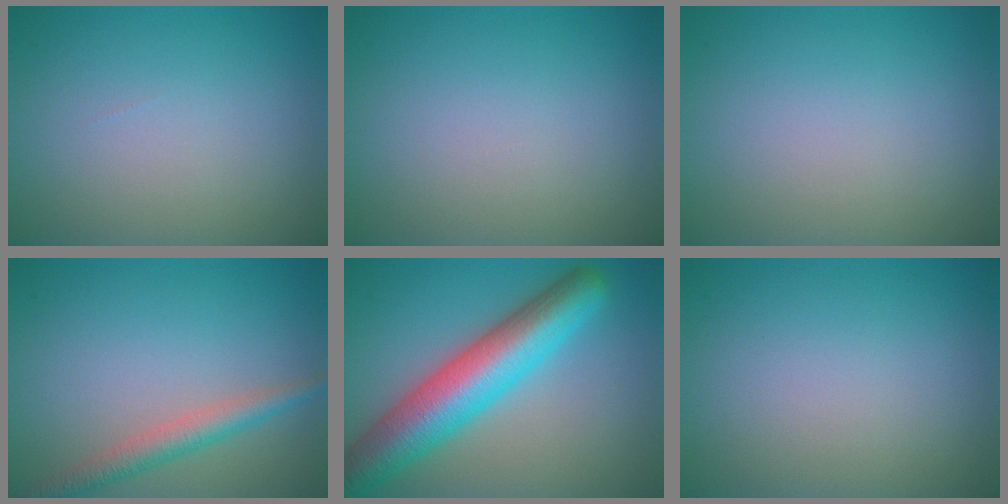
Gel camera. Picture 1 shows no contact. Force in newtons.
{"total": 0.0}
{"total": 0.0}
{"total": 2.9, "press": 2.9, "slide": 0.2}
{"total": 9.4, "press": 9.4, "slide": 0.4}
{"total": 0.0}